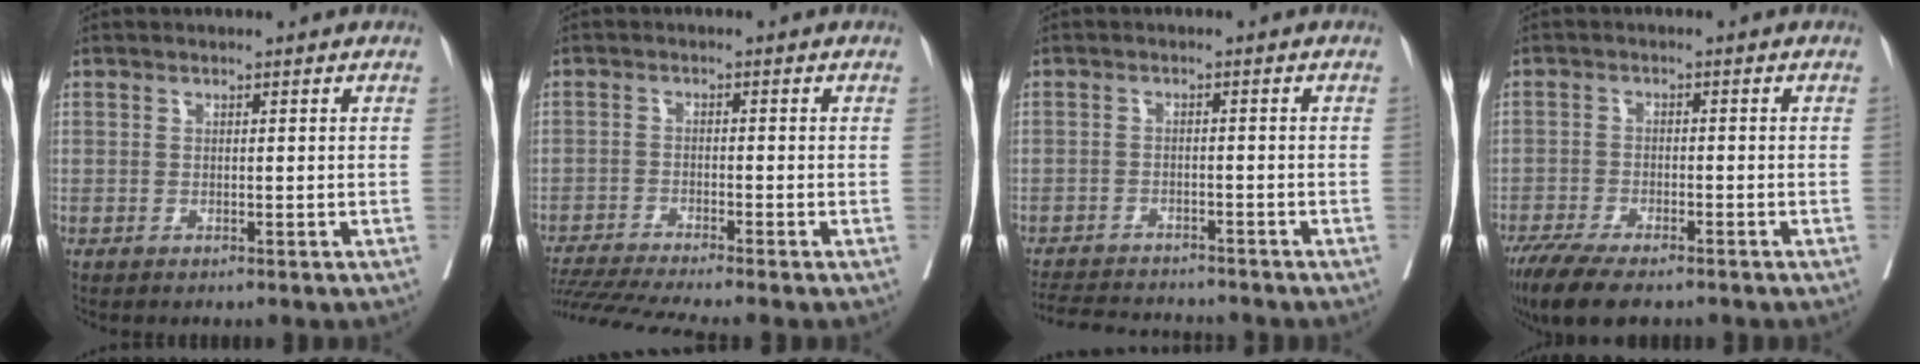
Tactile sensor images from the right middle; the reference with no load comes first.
{"total": 9.4, "force": [-8.3, -1.5, 4.1], "torque": [-0.056, -0.019, -0.139]}
{"total": 9.6, "force": [-9.2, 1.4, 2.6], "torque": [-0.044, -0.002, -0.134]}
{"total": 9.0, "force": [-6.9, 2.2, 5.3], "torque": [-0.085, -0.018, -0.115]}